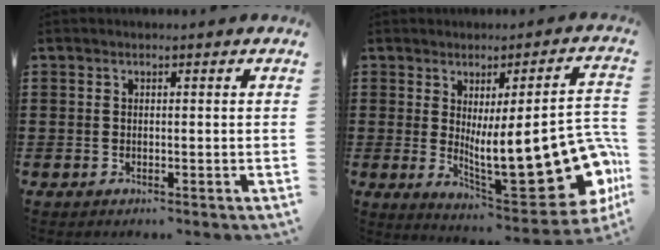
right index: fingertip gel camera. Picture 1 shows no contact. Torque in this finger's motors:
{"motor_torque": [2.14, 0.00, 1.05, 0.21]}